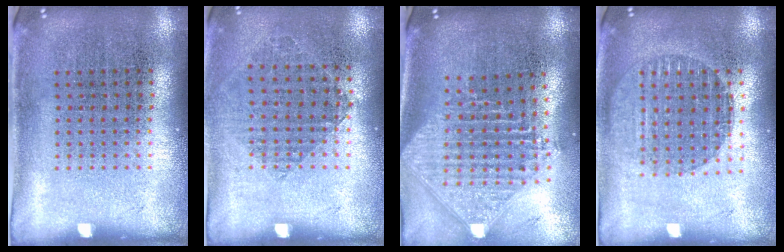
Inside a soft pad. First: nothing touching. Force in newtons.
{"total": 0.8, "press": 0.8, "slide": 0.2}
{"total": 2.3, "press": 1.8, "slide": 1.5}
{"total": 1.5, "press": 1.3, "slide": 0.7}